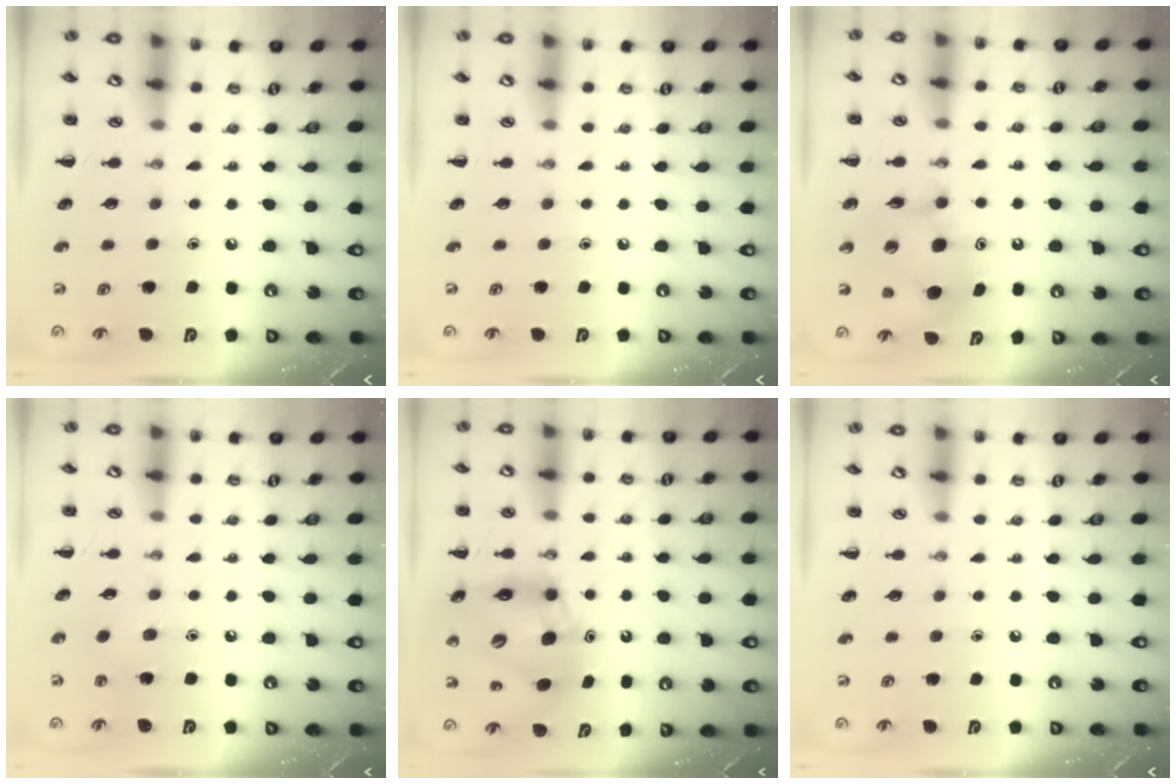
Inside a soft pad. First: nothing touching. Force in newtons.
{"total": 0.0}
{"total": 7.4, "press": 7.3, "slide": 1.5}
{"total": 6.0, "press": 5.9, "slide": 1.3}
{"total": 13.7, "press": 13.1, "slide": 3.8}
{"total": 0.0}